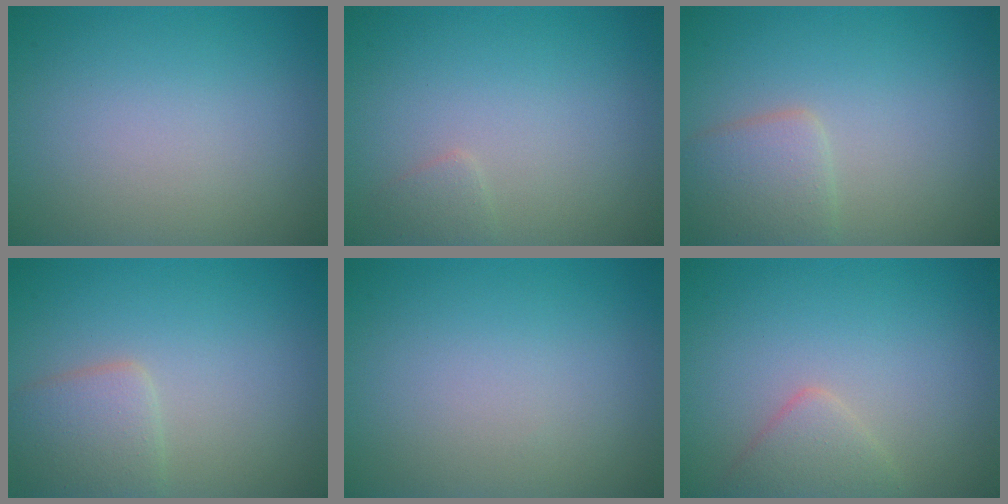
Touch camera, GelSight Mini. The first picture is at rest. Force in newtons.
{"total": 0.9, "press": 0.9, "slide": 0.1}
{"total": 2.9, "press": 2.9, "slide": 0.2}
{"total": 2.9, "press": 2.9, "slide": 0.2}
{"total": 0.0}
{"total": 2.2, "press": 2.2, "slide": 0.2}